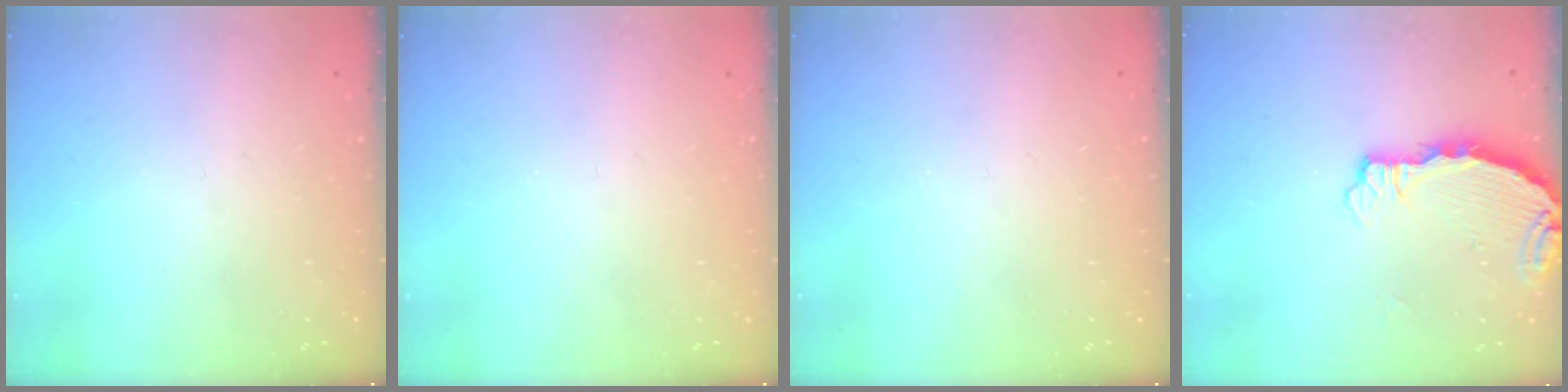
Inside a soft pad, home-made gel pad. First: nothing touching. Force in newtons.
{"total": 0.0}
{"total": 0.0}
{"total": 3.7, "press": 3.7, "slide": 0.4}